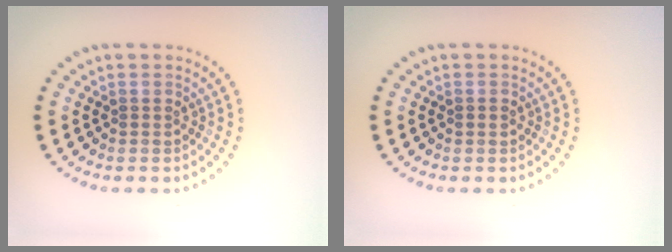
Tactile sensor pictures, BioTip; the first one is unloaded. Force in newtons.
{"total": 0.8, "press": 0.8, "slide": 0.1}